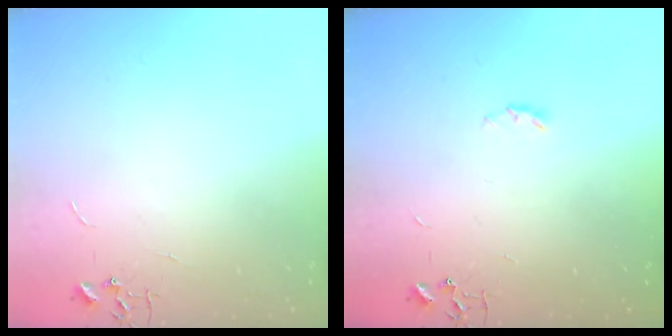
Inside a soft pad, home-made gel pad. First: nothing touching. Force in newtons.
{"total": 2.9, "press": 2.9, "slide": 0.5}